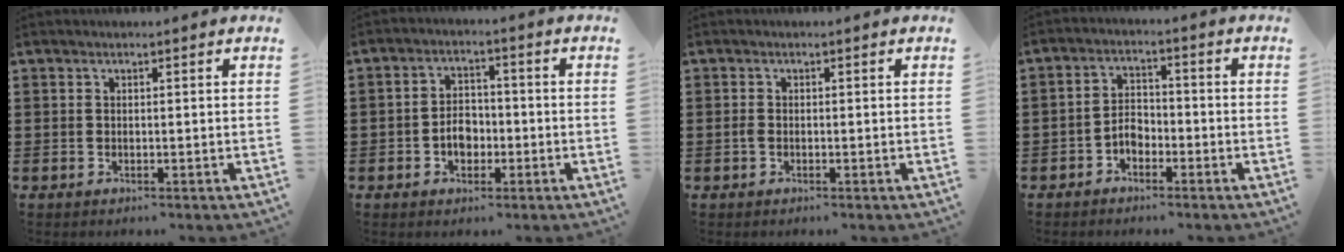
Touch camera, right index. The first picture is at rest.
{"total": 4.1, "force": [-1.2, 2.8, 2.7], "torque": [-0.039, -0.004, -0.025]}
{"total": 0.9, "force": [-0.4, 0.5, 0.7], "torque": [-0.022, -0.004, -0.010]}
{"total": 3.2, "force": [-1.8, 1.9, 1.8], "torque": [-0.045, 0.001, -0.038]}